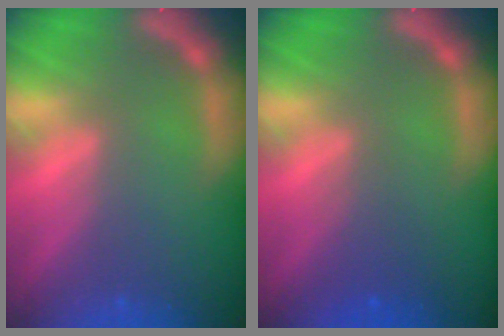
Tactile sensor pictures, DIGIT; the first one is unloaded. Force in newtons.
{"total": 2.0}